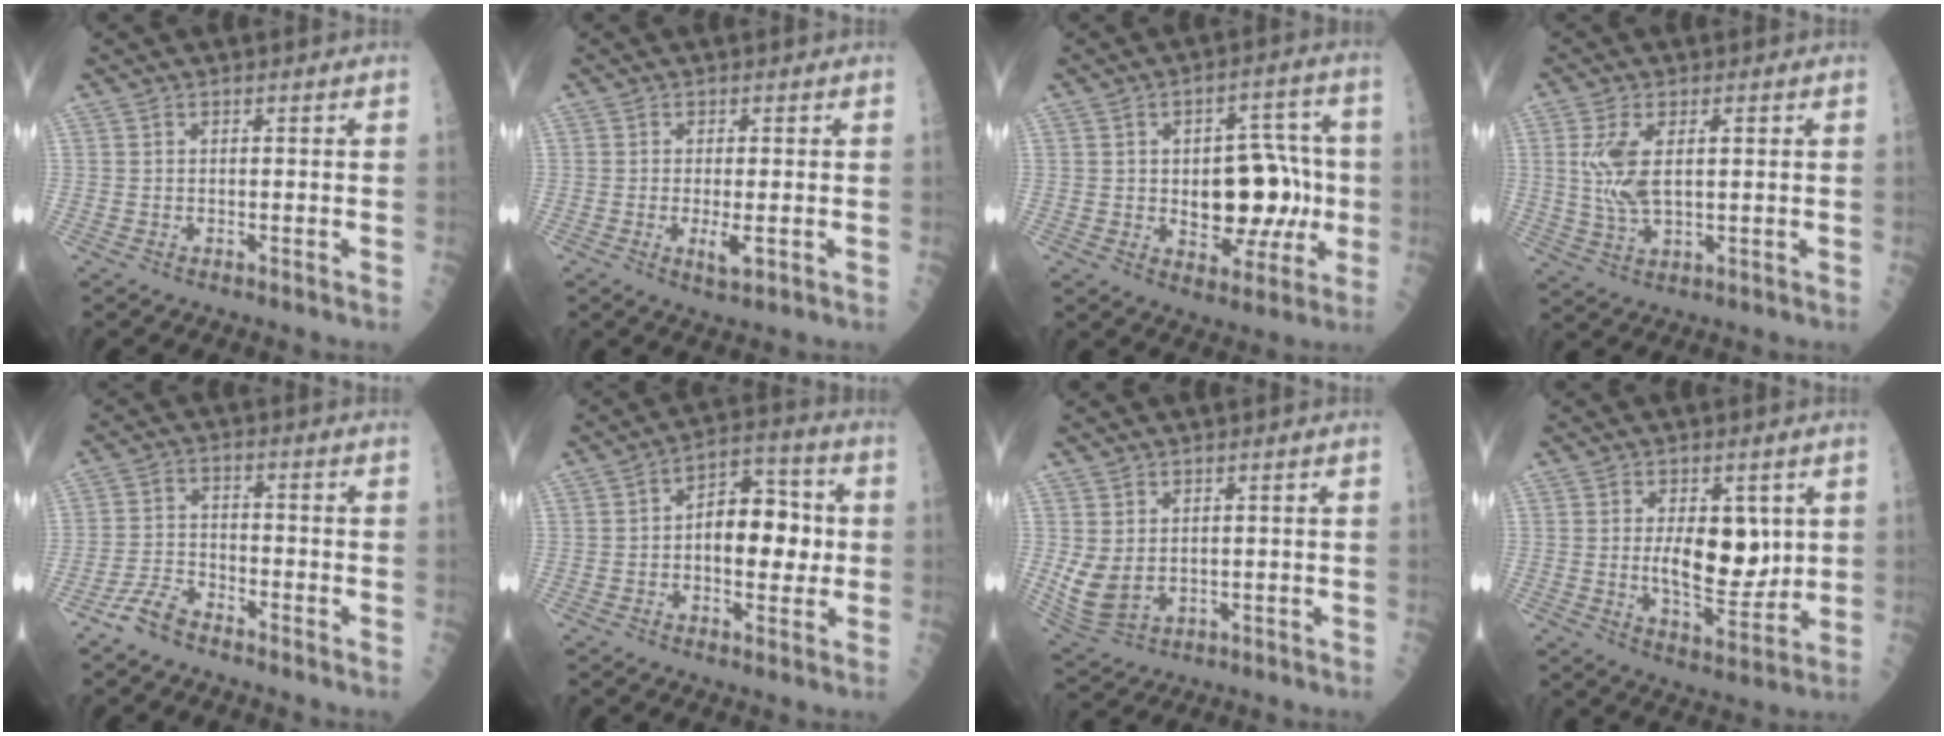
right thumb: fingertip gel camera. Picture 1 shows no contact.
{"total": 3.3, "force": [-0.7, 0.9, 3.1], "torque": [-0.057, -0.007, -0.011]}
{"total": 14.2, "force": [-0.8, 8.5, 11.4], "torque": [-0.104, 0.028, 0.000]}
{"total": 7.8, "force": [1.4, 3.5, 6.8], "torque": [-0.146, -0.002, 0.035]}
{"total": 5.2, "force": [-4.2, 1.8, 2.5], "torque": [-0.051, 0.022, -0.085]}
{"total": 12.2, "force": [0.0, 6.9, 10.0], "torque": [-0.109, 0.027, -0.005]}
{"total": 6.2, "force": [0.7, 4.3, 4.4], "torque": [-0.087, -0.007, 0.034]}
{"total": 10.2, "force": [1.5, 5.2, 8.7], "torque": [-0.105, -0.022, 0.037]}